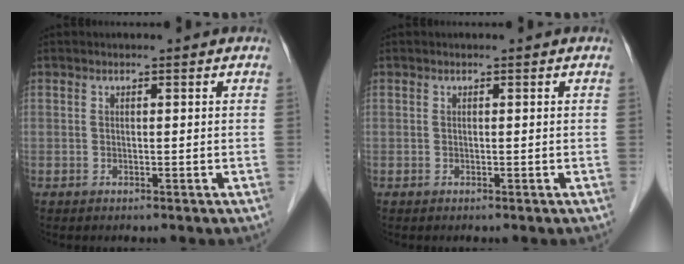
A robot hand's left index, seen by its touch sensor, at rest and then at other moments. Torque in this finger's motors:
{"motor_torque": [0.05, 0.02, 0.00, 0.00]}